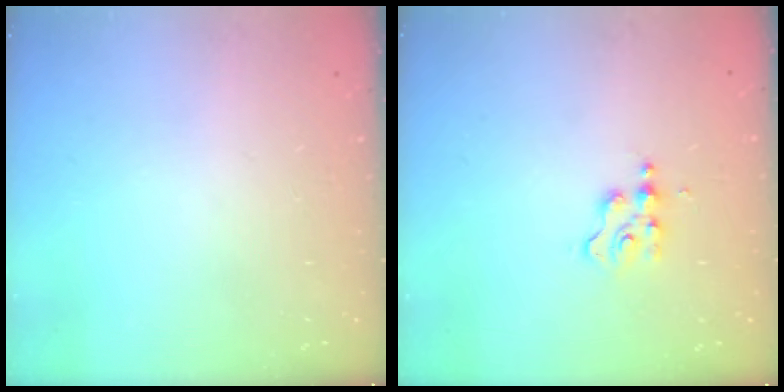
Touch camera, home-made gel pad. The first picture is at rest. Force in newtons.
{"total": 2.6, "press": 2.6, "slide": 0.3}